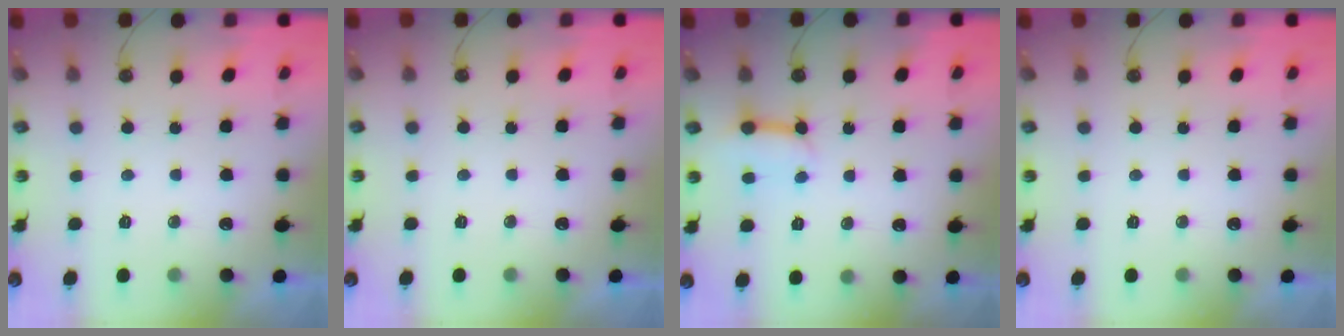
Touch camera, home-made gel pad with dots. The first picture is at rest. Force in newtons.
{"total": 0.0}
{"total": 7.2, "press": 7.2, "slide": 0.7}
{"total": 0.0}